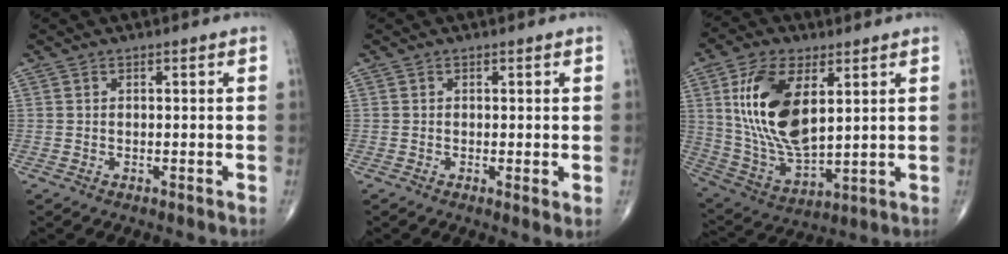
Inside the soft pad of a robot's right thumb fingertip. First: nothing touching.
{"total": 1.7, "force": [0.0, 0.3, 1.6], "torque": [-0.030, -0.008, -0.005]}
{"total": 18.0, "force": [5.0, 8.9, 14.8], "torque": [-0.282, -0.021, 0.104]}